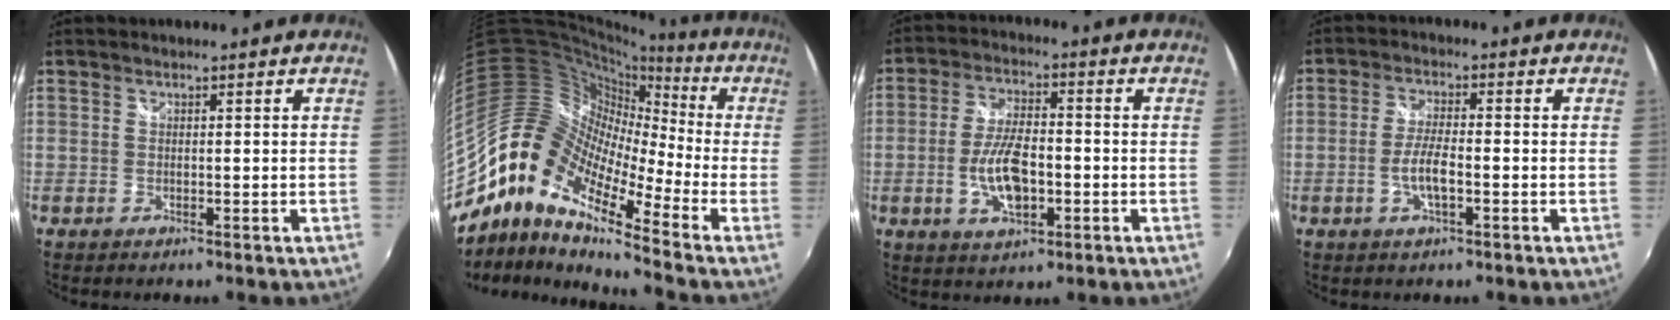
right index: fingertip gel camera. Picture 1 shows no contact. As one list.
[{"total": 11.5, "force": [-5.4, 5.1, 8.8], "torque": [-0.126, 0.005, -0.125]}, {"total": 9.8, "force": [-2.5, 4.4, 8.4], "torque": [-0.167, -0.001, -0.043]}, {"total": 5.2, "force": [-1.7, 1.3, 4.7], "torque": [-0.098, -0.001, -0.033]}]